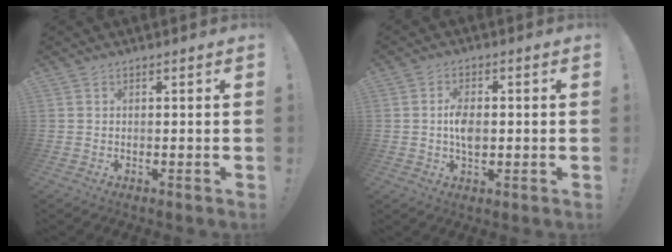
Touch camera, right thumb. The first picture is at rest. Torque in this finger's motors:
{"motor_torque": [0.12, 0.02, 0.61, 0.12, -0.01]}